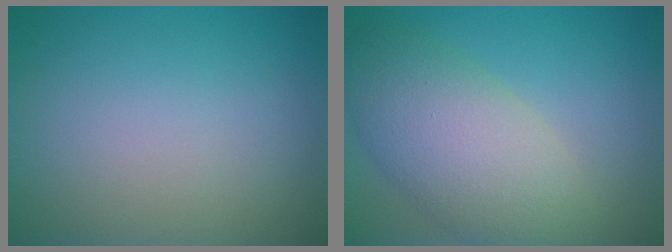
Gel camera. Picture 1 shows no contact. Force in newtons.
{"total": 7.3, "press": 7.3, "slide": 0.5}